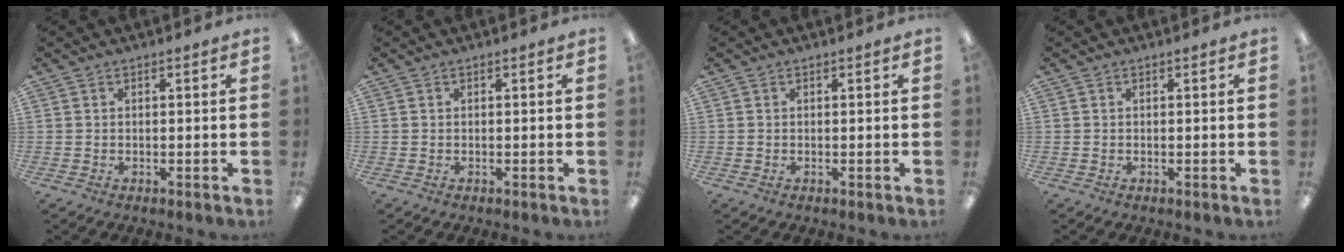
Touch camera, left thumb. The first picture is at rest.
{"total": 0.0}
{"total": 0.0}
{"total": 0.0}